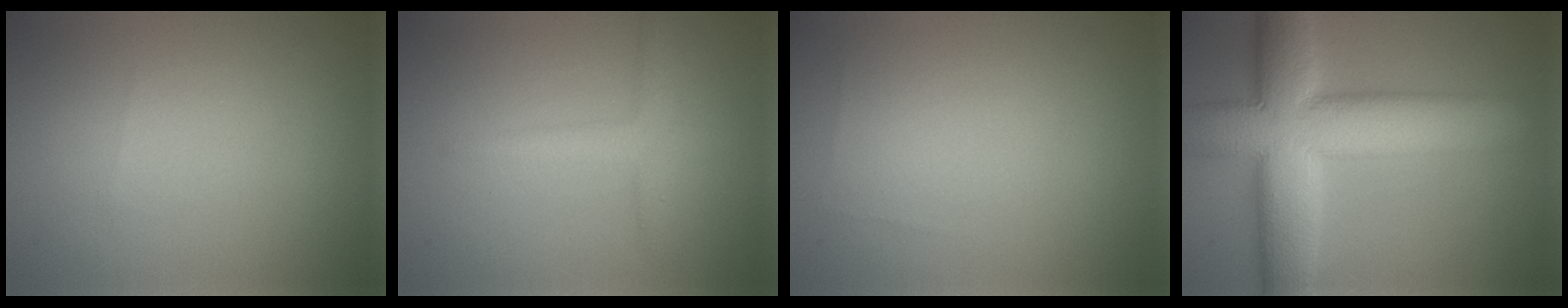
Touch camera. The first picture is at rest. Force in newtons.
{"total": 2.4, "press": 2.4, "slide": 0.1}
{"total": 0.0}
{"total": 13.5, "press": 13.5, "slide": 0.9}